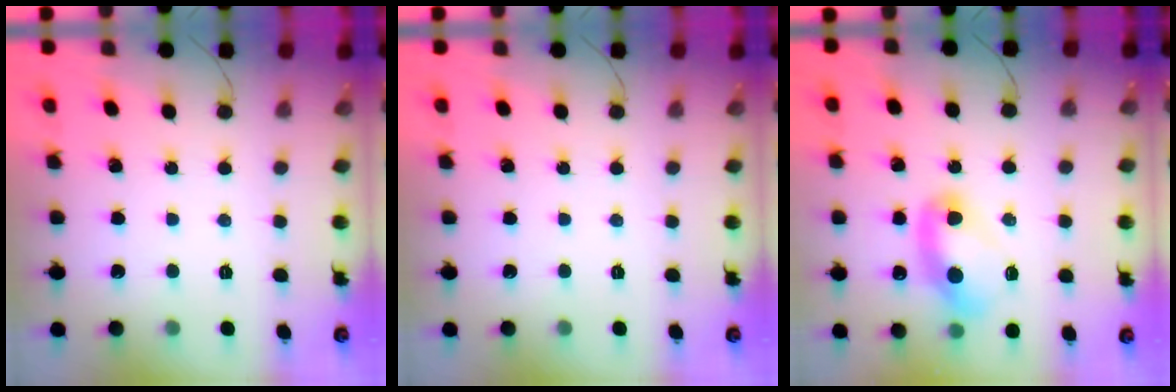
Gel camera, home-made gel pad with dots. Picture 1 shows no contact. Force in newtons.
{"total": 0.0}
{"total": 10.2, "press": 10.2, "slide": 0.6}